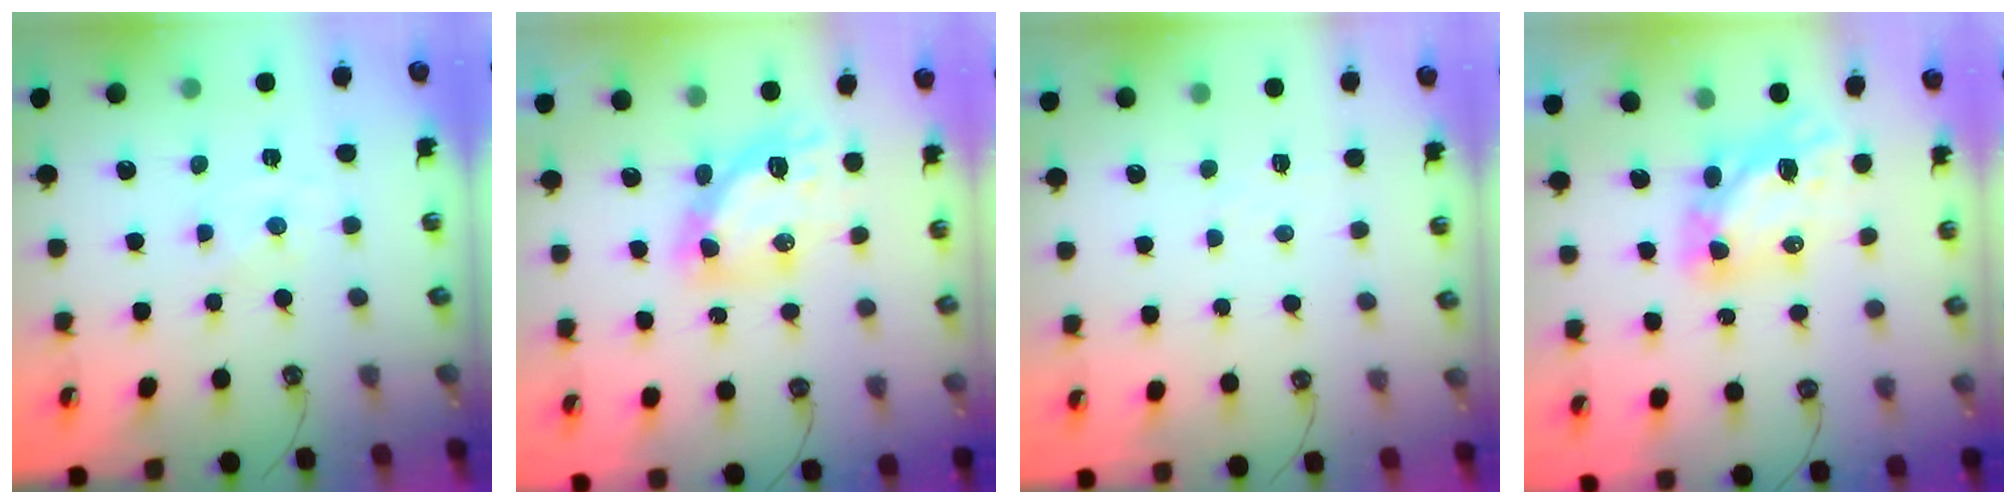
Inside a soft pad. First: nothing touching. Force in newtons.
{"total": 11.5, "press": 11.5, "slide": 1.0}
{"total": 3.8, "press": 3.7, "slide": 0.5}
{"total": 9.1, "press": 9.0, "slide": 1.1}